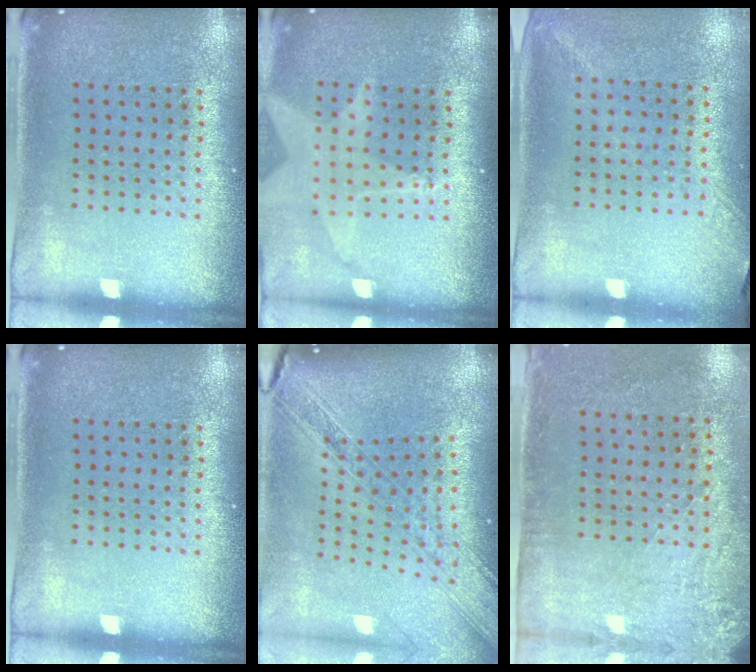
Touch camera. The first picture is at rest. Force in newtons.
{"total": 2.0, "press": 1.5, "slide": 1.3}
{"total": 1.3, "press": 1.0, "slide": 0.9}
{"total": 0.0}
{"total": 2.5, "press": 2.1, "slide": 1.3}
{"total": 2.8, "press": 2.3, "slide": 1.6}